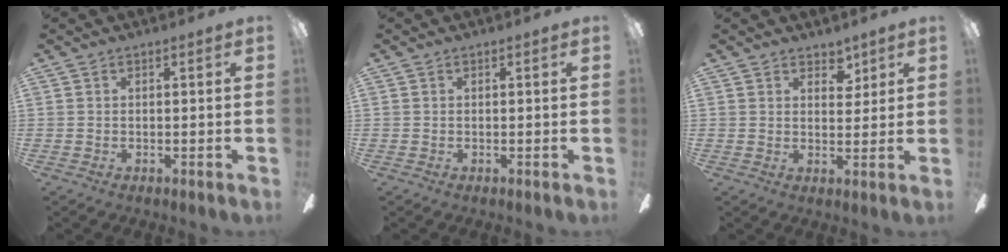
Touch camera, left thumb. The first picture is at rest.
{"total": 0.0}
{"total": 4.1, "force": [3.3, 2.3, 1.1], "torque": [0.002, -0.018, 0.055]}